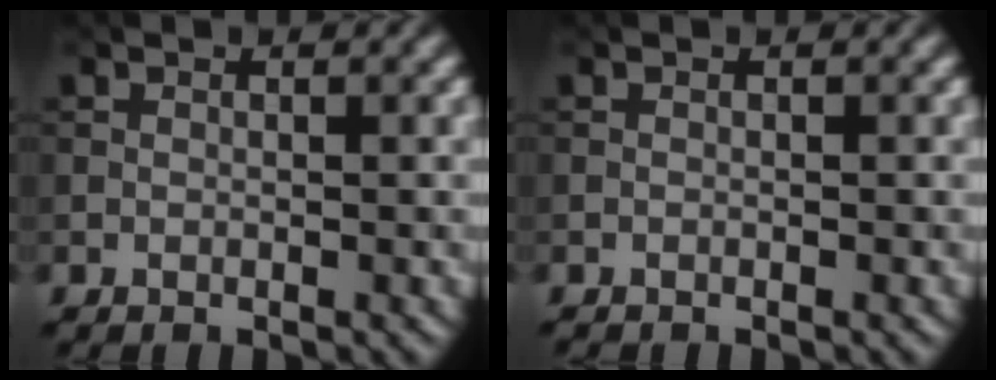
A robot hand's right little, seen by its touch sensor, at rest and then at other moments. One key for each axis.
{"total": 0.5, "fx": -0.5, "fy": 0.0, "fz": 0.0, "tx": 0.003, "ty": -0.002, "tz": -0.011}